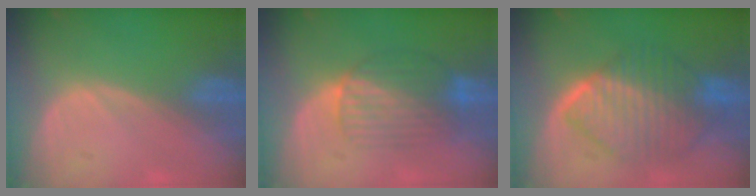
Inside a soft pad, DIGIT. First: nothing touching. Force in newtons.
{"total": 7.1, "press": 7.0, "slide": 1.5}
{"total": 10.3, "press": 10.2, "slide": 0.9}